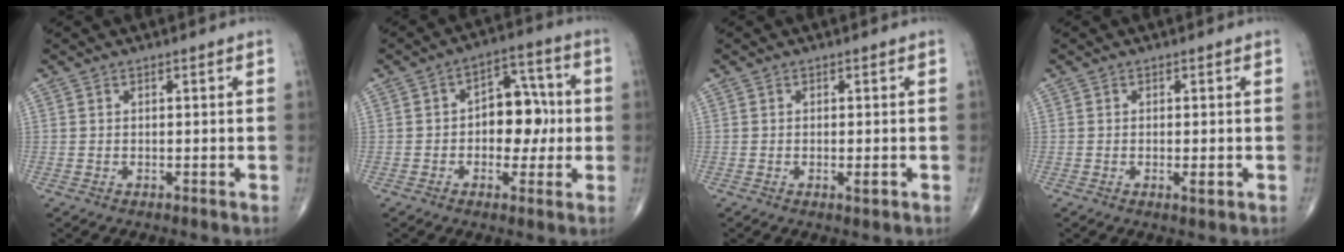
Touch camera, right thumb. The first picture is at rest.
{"total": 10.0, "force": [-0.4, 6.5, 7.5], "torque": [-0.061, 0.028, -0.012]}
{"total": 1.4, "force": [-0.5, 0.4, 1.2], "torque": [-0.018, -0.002, -0.007]}
{"total": 1.6, "force": [-0.5, 0.5, 1.5], "torque": [-0.023, -0.003, -0.007]}